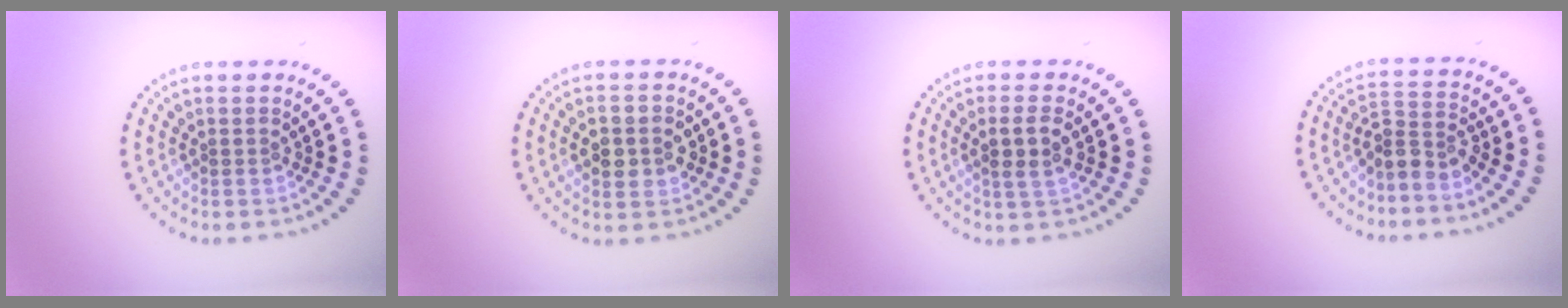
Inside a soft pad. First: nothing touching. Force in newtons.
{"total": 3.1, "press": 3.1, "slide": 0.1}
{"total": 2.4, "press": 2.2, "slide": 0.9}
{"total": 2.8, "press": 2.1, "slide": 1.9}